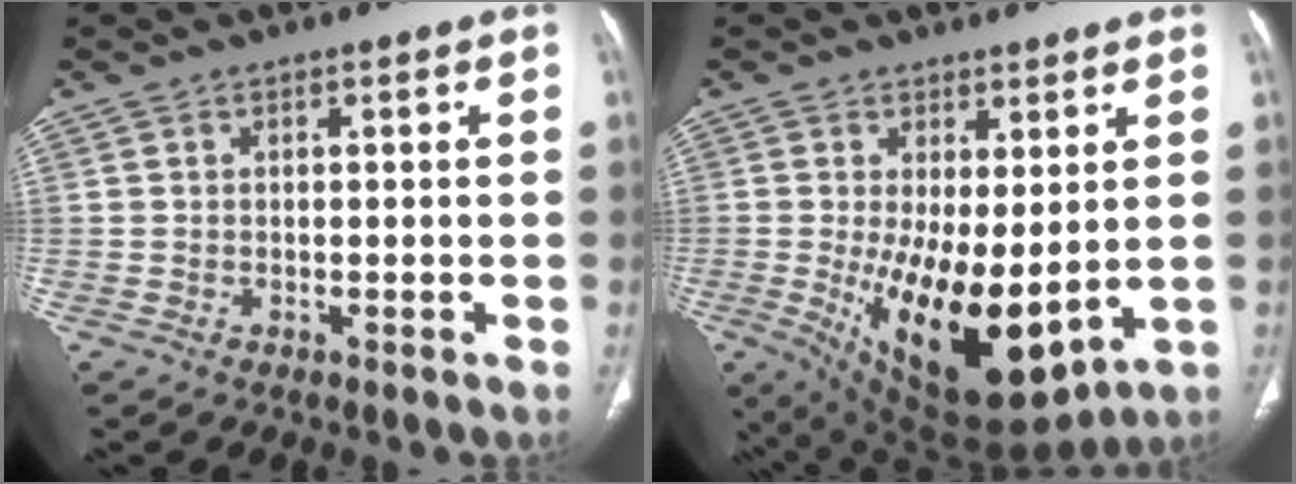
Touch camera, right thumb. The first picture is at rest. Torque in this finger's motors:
{"motor_torque": [2.46, 2.55, 1.23, -1.03, 0.54]}